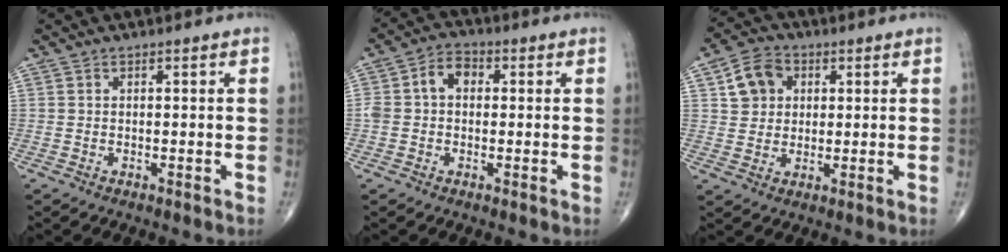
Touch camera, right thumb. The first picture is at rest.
{"total": 6.1, "force": [0.5, 4.4, 4.1], "torque": [-0.067, 0.026, 0.003]}
{"total": 7.6, "force": [2.2, 6.3, 3.6], "torque": [-0.040, 0.002, 0.035]}